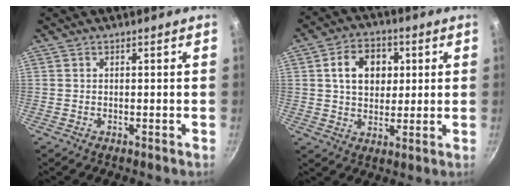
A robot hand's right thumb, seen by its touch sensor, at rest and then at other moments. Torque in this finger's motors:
{"motor_torque": [-0.63, 1.77, 1.09, -0.03, 0.05]}